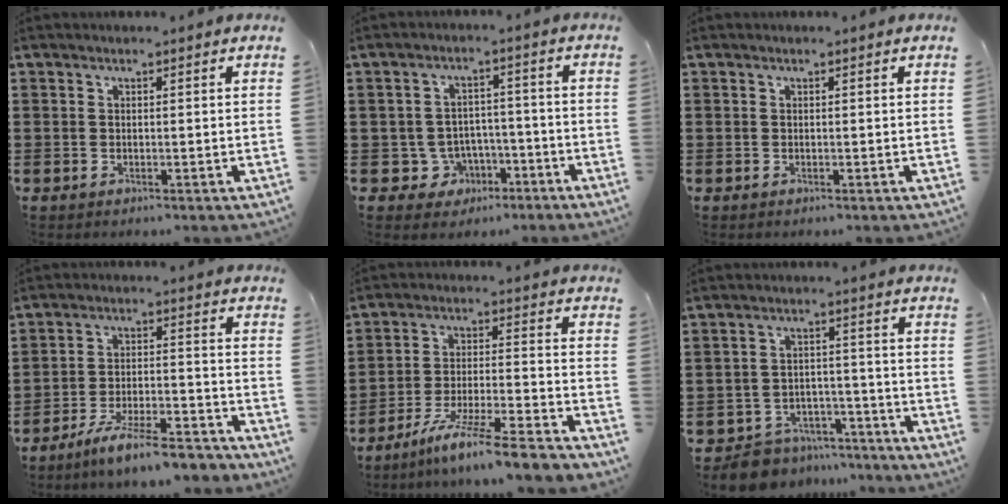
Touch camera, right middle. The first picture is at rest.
{"total": 4.6, "force": [-2.5, 3.7, 1.2], "torque": [-0.034, 0.010, -0.048]}
{"total": 0.0}
{"total": 8.1, "force": [-7.1, 0.3, 3.9], "torque": [-0.076, -0.001, -0.134]}
{"total": 9.4, "force": [-8.1, -0.5, 4.8], "torque": [-0.087, -0.001, -0.155]}
{"total": 5.8, "force": [-5.6, 1.3, 0.4], "torque": [-0.018, 0.011, -0.115]}